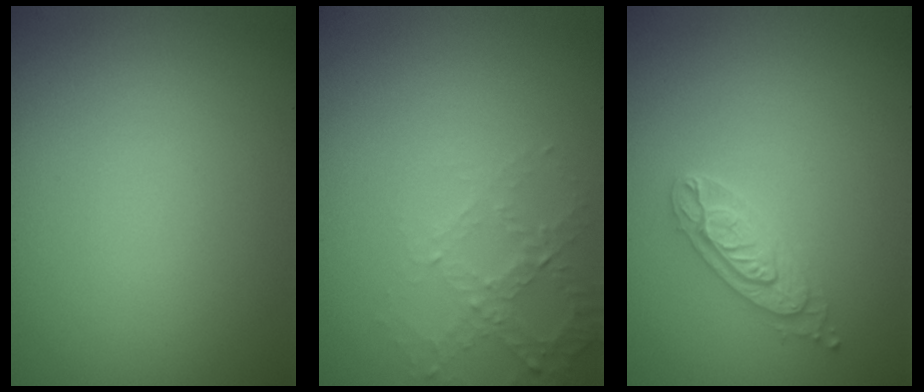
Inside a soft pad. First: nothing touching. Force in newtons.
{"total": 2.6, "press": 2.5, "slide": 0.8}
{"total": 2.6, "press": 2.4, "slide": 1.1}